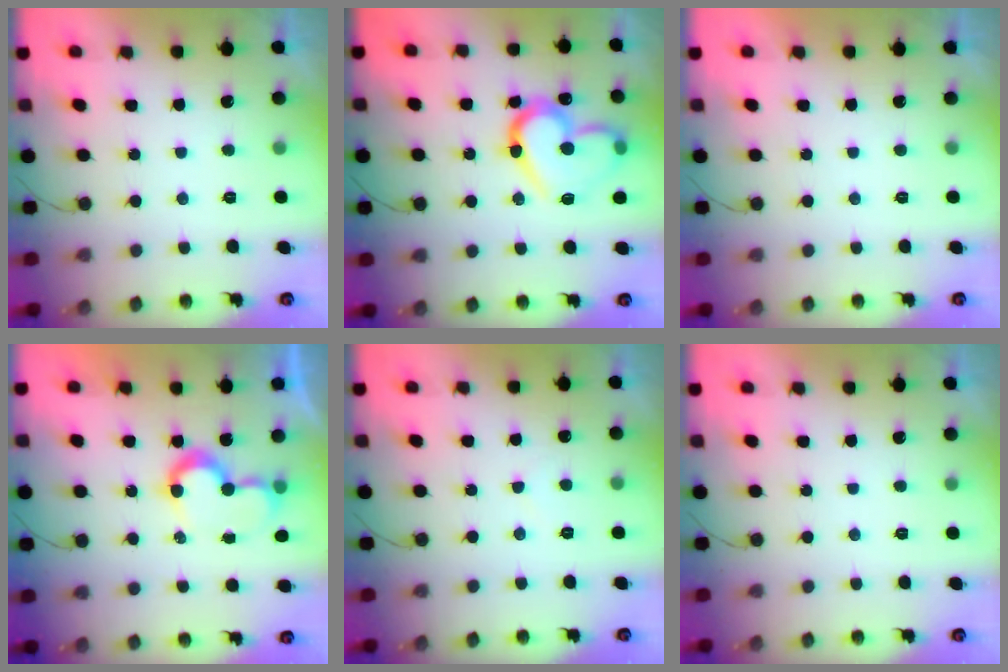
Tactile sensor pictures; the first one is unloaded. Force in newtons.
{"total": 18.4, "press": 18.2, "slide": 2.0}
{"total": 1.8, "press": 1.8, "slide": 0.0}
{"total": 8.3, "press": 8.3, "slide": 0.1}
{"total": 3.6, "press": 3.6, "slide": 0.3}
{"total": 0.0}